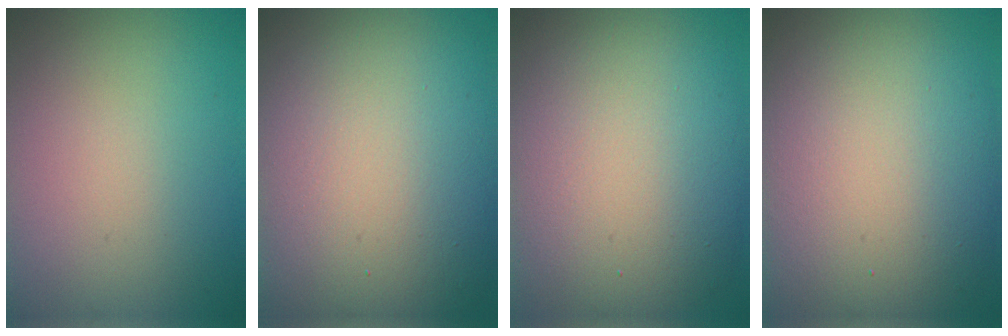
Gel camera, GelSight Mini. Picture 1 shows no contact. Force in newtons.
{"total": 18.7, "press": 18.7, "slide": 1.0}
{"total": 14.6, "press": 14.6, "slide": 0.9}
{"total": 14.4, "press": 14.4, "slide": 0.7}